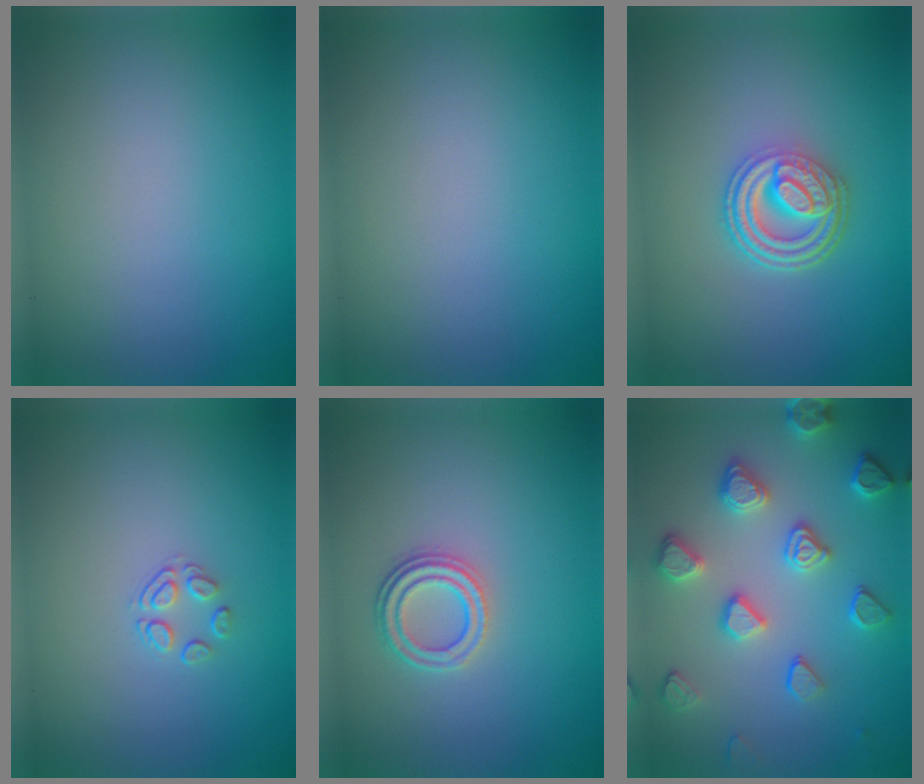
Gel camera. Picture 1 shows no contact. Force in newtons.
{"total": 0.0}
{"total": 4.7, "press": 3.5, "slide": 3.0}
{"total": 1.5, "press": 0.8, "slide": 1.3}
{"total": 2.8, "press": 2.3, "slide": 1.6}
{"total": 4.2, "press": 3.7, "slide": 1.9}